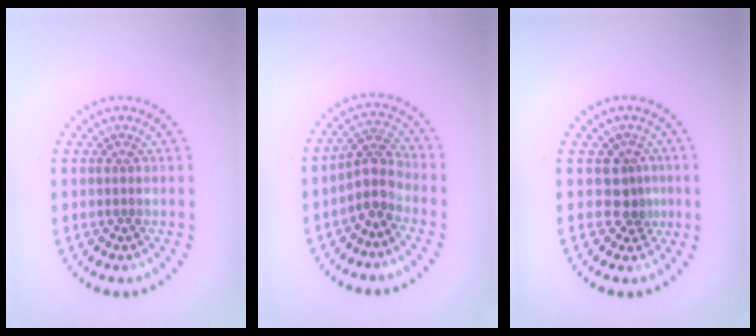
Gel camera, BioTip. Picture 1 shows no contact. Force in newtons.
{"total": 3.0, "press": 2.3, "slide": 1.9}
{"total": 2.3, "press": 1.9, "slide": 1.4}